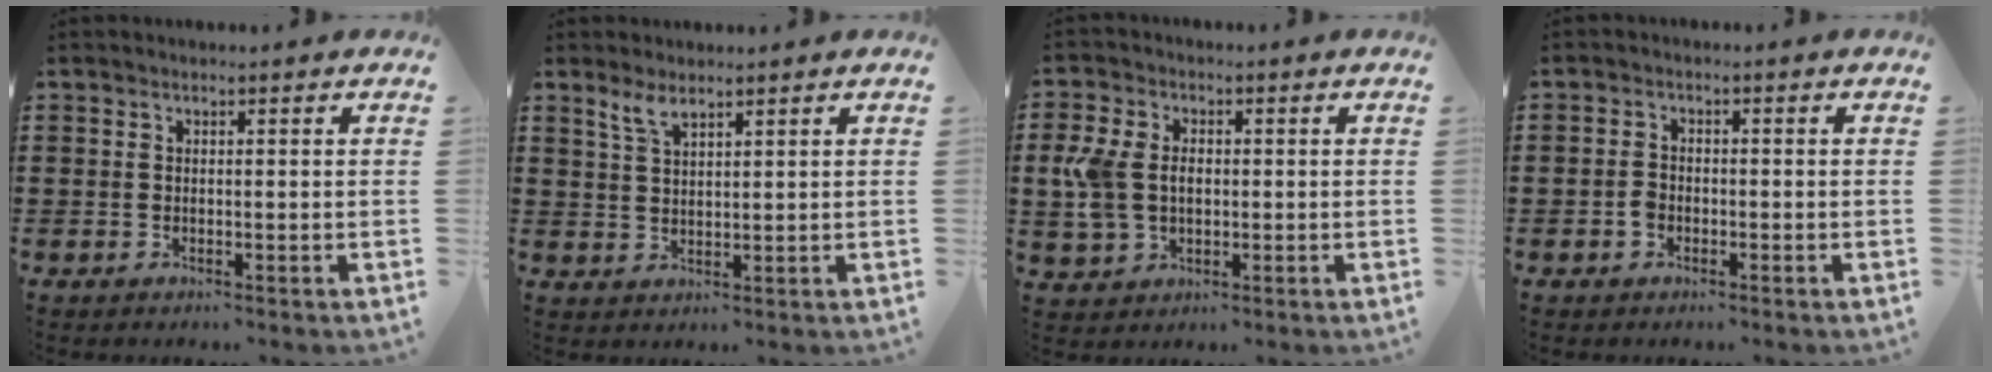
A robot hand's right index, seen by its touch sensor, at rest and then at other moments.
{"total": 2.8, "force": [2.1, 0.9, 1.6], "torque": [-0.038, 0.003, 0.039]}
{"total": 5.9, "force": [0.2, 4.4, 4.0], "torque": [-0.114, 0.004, -0.006]}
{"total": 1.9, "force": [-0.8, 1.3, 1.0], "torque": [-0.021, 0.000, -0.016]}